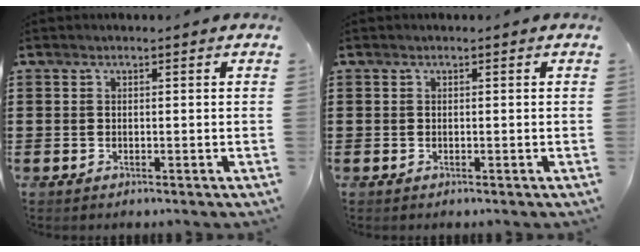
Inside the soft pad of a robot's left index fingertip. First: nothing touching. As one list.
[{"total": 0.0}]